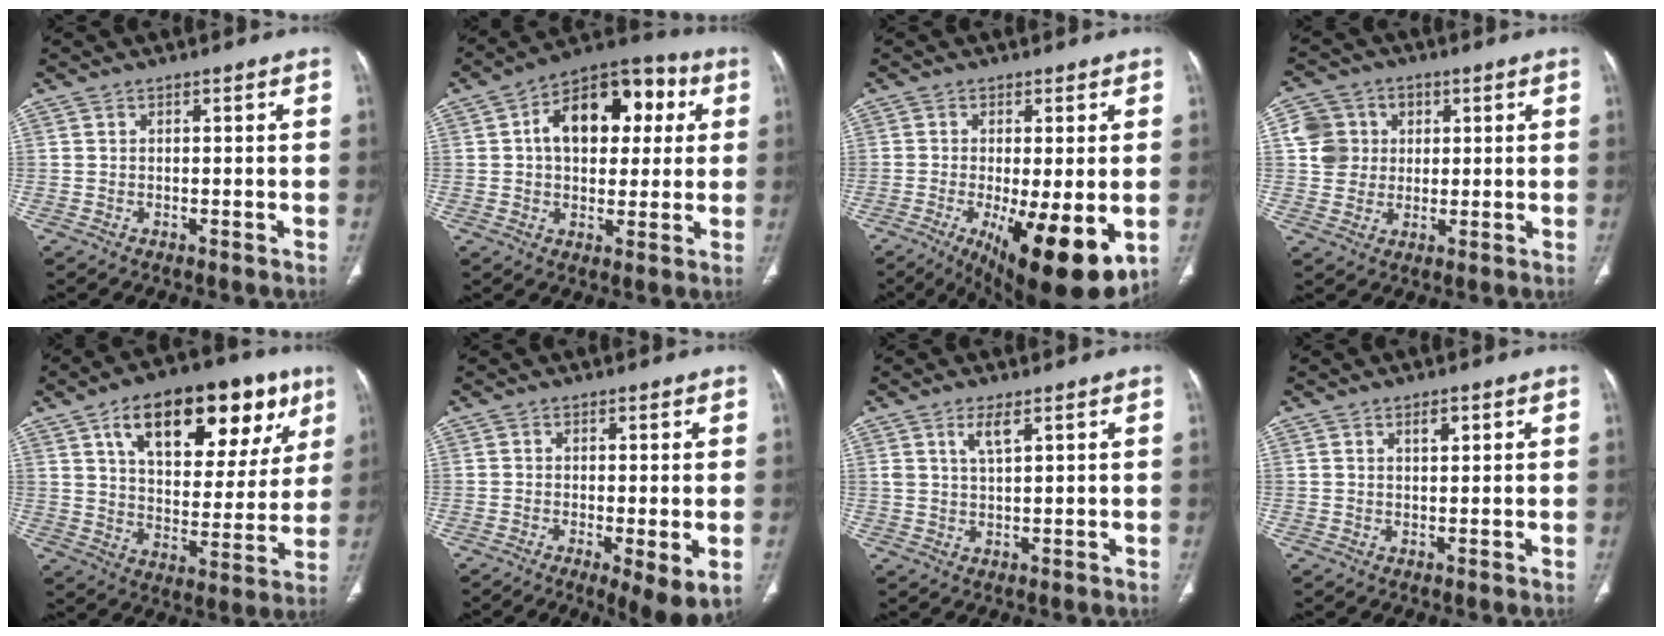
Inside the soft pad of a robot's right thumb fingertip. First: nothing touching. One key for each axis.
{"total": 17.1, "fx": 3.8, "fy": 10.8, "fz": 12.7, "tx": -0.147, "ty": 0.025, "tz": 0.050}
{"total": 15.7, "fx": -4.6, "fy": 4.5, "fz": 14.3, "tx": -0.190, "ty": -0.027, "tz": -0.055}
{"total": 9.3, "fx": 2.0, "fy": 8.6, "fz": 3.0, "tx": -0.025, "ty": 0.004, "tz": 0.034}
{"total": 25.5, "fx": 12.2, "fy": 12.8, "fz": 18.4, "tx": -0.228, "ty": -0.005, "tz": 0.186}
{"total": 6.9, "fx": -1.9, "fy": 1.6, "fz": 6.4, "tx": -0.104, "ty": -0.021, "tz": -0.030}
{"total": 3.6, "fx": 2.0, "fy": 1.1, "fz": 2.8, "tx": -0.055, "ty": -0.011, "tz": 0.043}
{"total": 2.1, "fx": 1.1, "fy": 1.0, "fz": 1.5, "tx": -0.019, "ty": -0.005, "tz": 0.020}